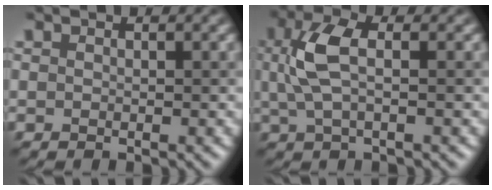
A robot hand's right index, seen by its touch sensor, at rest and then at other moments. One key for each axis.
{"total": 4.3, "fx": 0.8, "fy": 1.8, "fz": 3.8, "tx": -0.087, "ty": 0.013, "tz": 0.018}